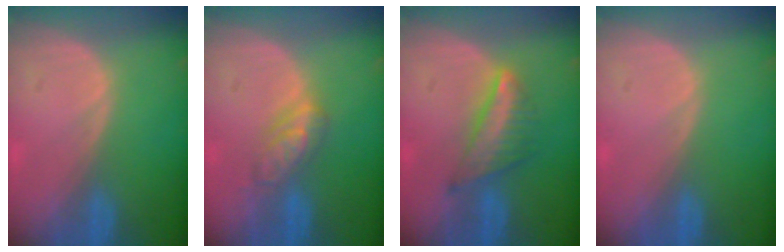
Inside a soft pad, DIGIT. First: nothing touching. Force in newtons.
{"total": 4.7, "press": 4.5, "slide": 1.3}
{"total": 6.5, "press": 5.8, "slide": 2.9}
{"total": 0.0}